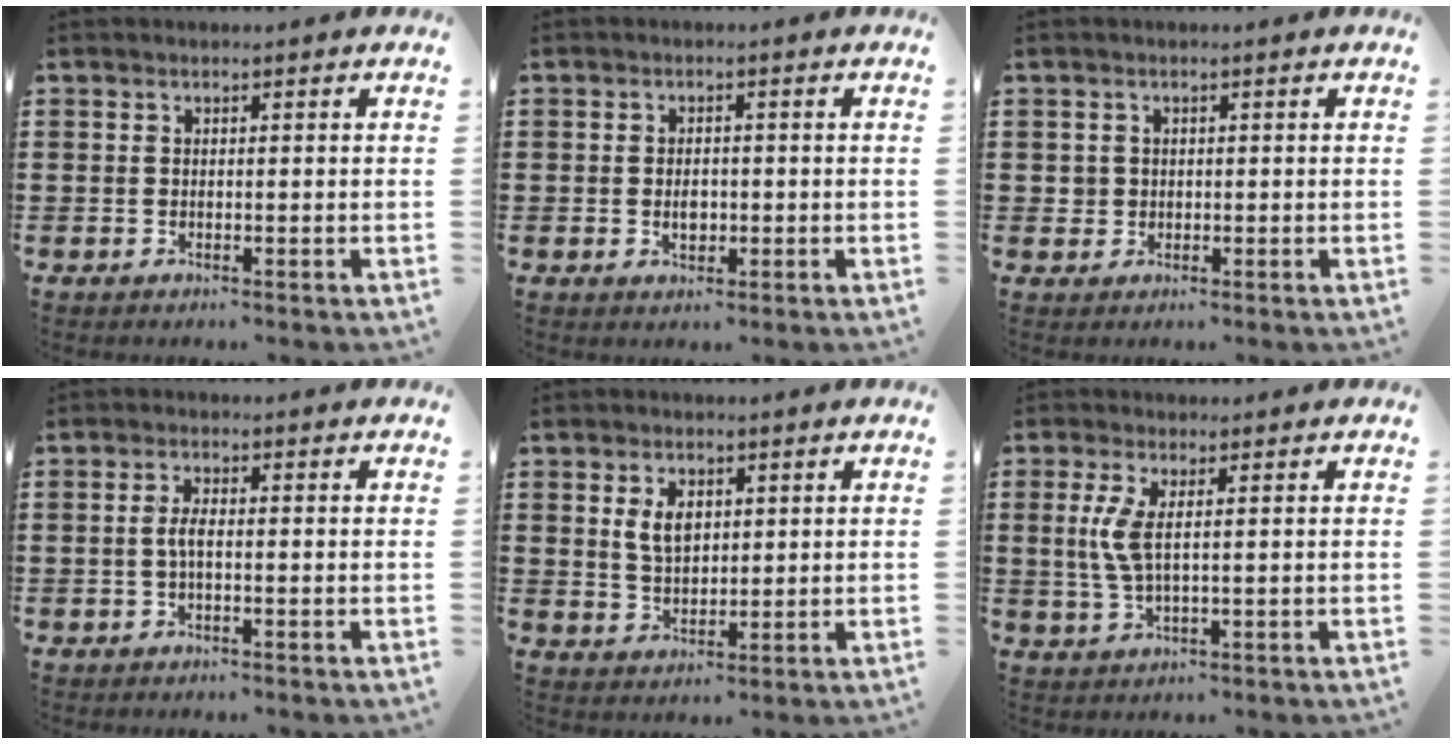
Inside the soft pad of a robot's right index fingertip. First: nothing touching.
{"total": 2.3, "force": [-0.3, 1.5, 1.7], "torque": [-0.027, 0.001, -0.008]}
{"total": 1.5, "force": [0.1, 1.5, 0.2], "torque": [-0.008, 0.008, -0.001]}
{"total": 2.5, "force": [-0.3, 0.7, 2.4], "torque": [-0.052, 0.001, -0.010]}
{"total": 4.5, "force": [1.4, 2.8, 3.2], "torque": [-0.064, 0.007, 0.023]}
{"total": 4.4, "force": [0.8, 1.3, 4.2], "torque": [-0.106, -0.005, 0.006]}